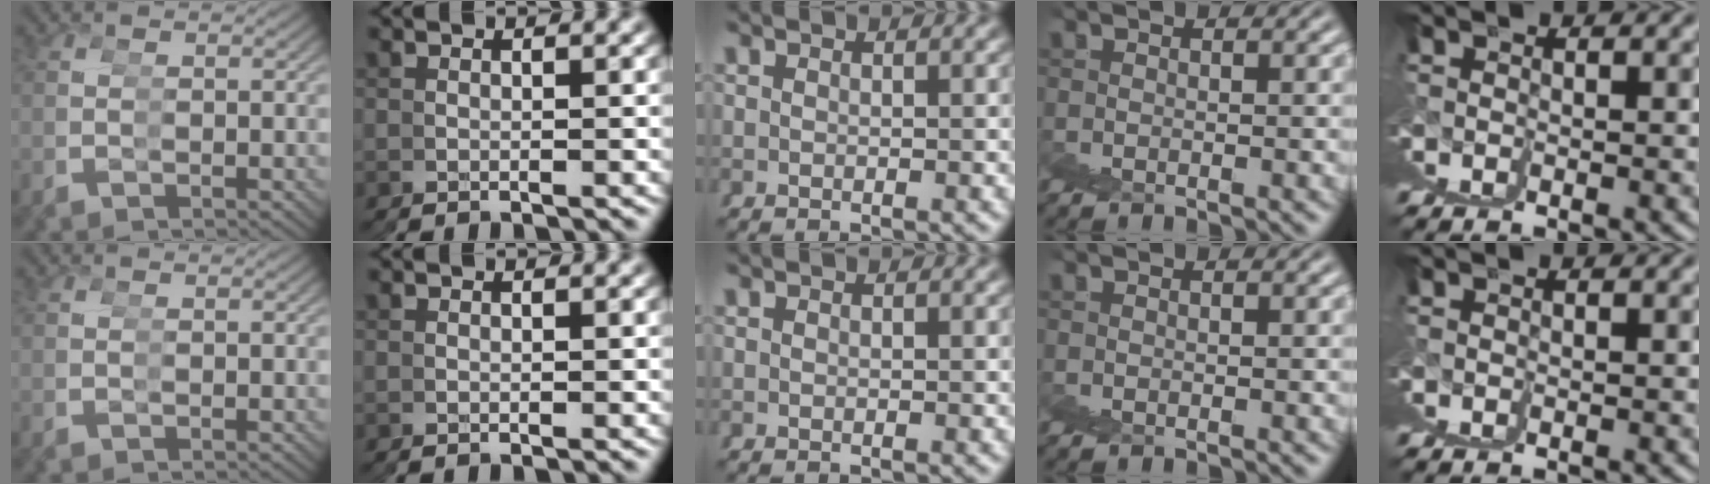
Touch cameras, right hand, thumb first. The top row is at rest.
{}